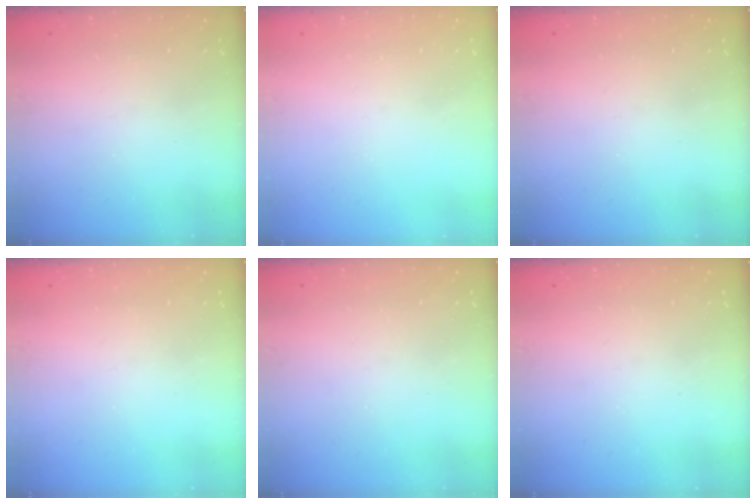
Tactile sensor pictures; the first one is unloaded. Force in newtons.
{"total": 0.0}
{"total": 0.0}
{"total": 0.0}
{"total": 0.0}
{"total": 0.0}